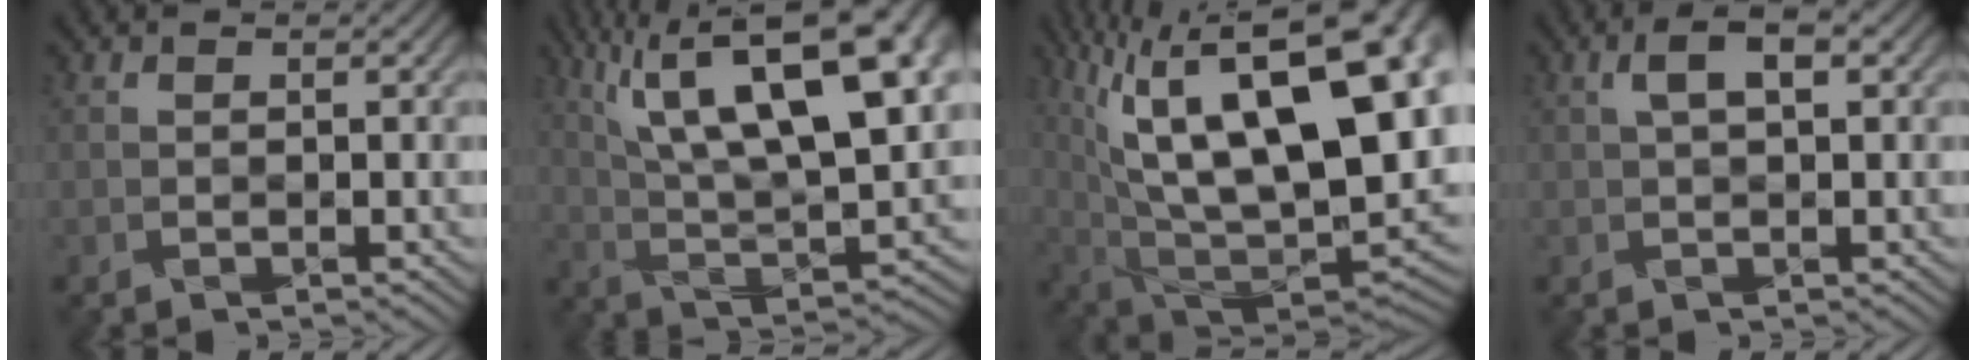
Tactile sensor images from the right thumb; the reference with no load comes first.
{"total": 20.6, "force": [9.4, 7.3, 16.8], "torque": [-0.275, 0.053, 0.151]}
{"total": 23.3, "force": [7.9, 10.3, 19.4], "torque": [-0.318, 0.042, 0.155]}
{"total": 3.3, "force": [1.1, 1.0, 3.0], "torque": [-0.052, 0.009, 0.020]}